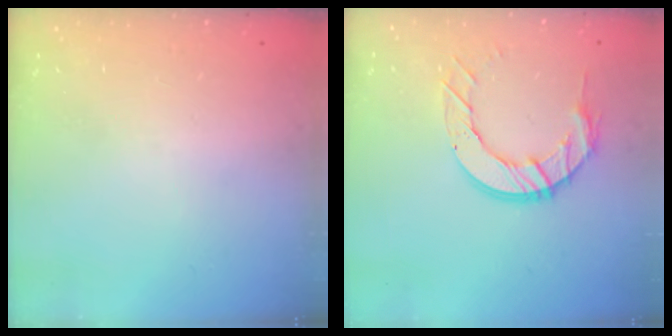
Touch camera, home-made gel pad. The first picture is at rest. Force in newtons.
{"total": 10.7, "press": 10.6, "slide": 1.1}